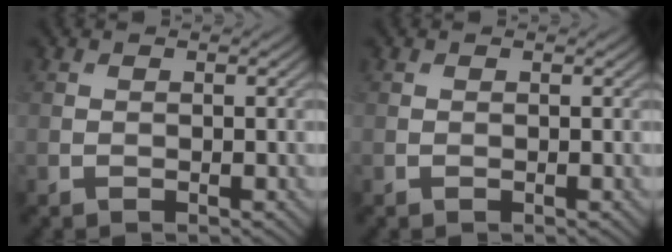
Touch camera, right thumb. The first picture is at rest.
{"total": 0.0}